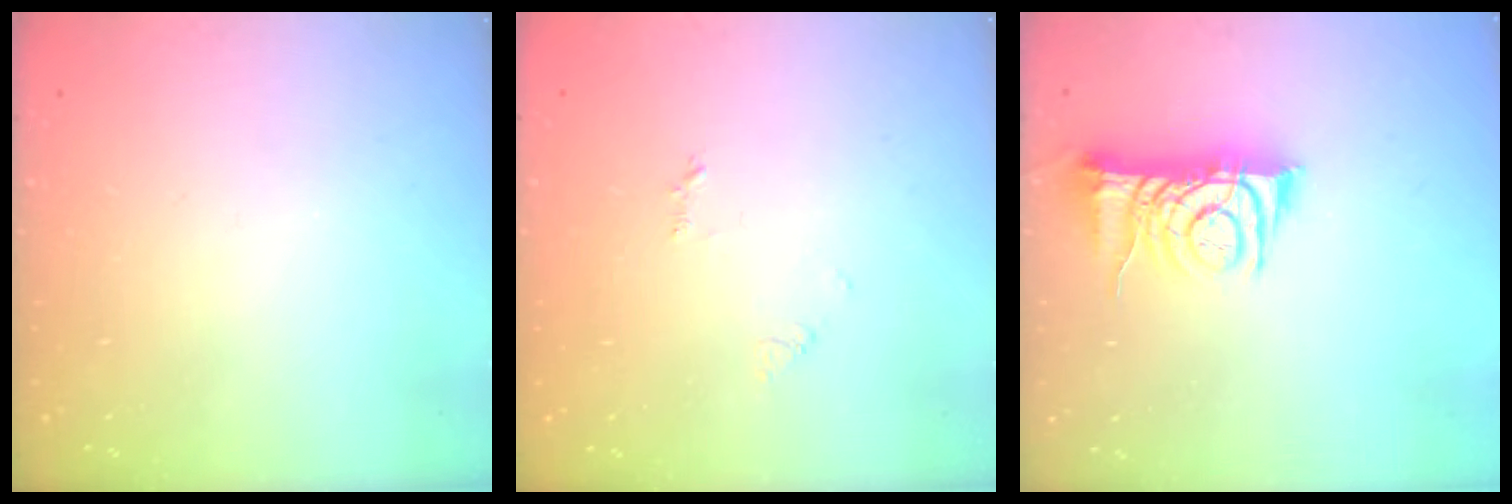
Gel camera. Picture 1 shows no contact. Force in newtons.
{"total": 4.1, "press": 4.0, "slide": 0.4}
{"total": 8.2, "press": 8.2, "slide": 0.7}